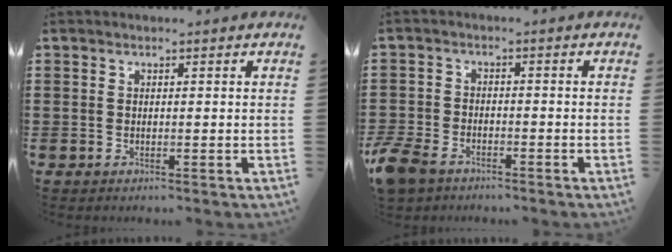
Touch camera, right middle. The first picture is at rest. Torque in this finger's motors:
{"motor_torque": [1.02, 0.66, 0.55, 0.17]}